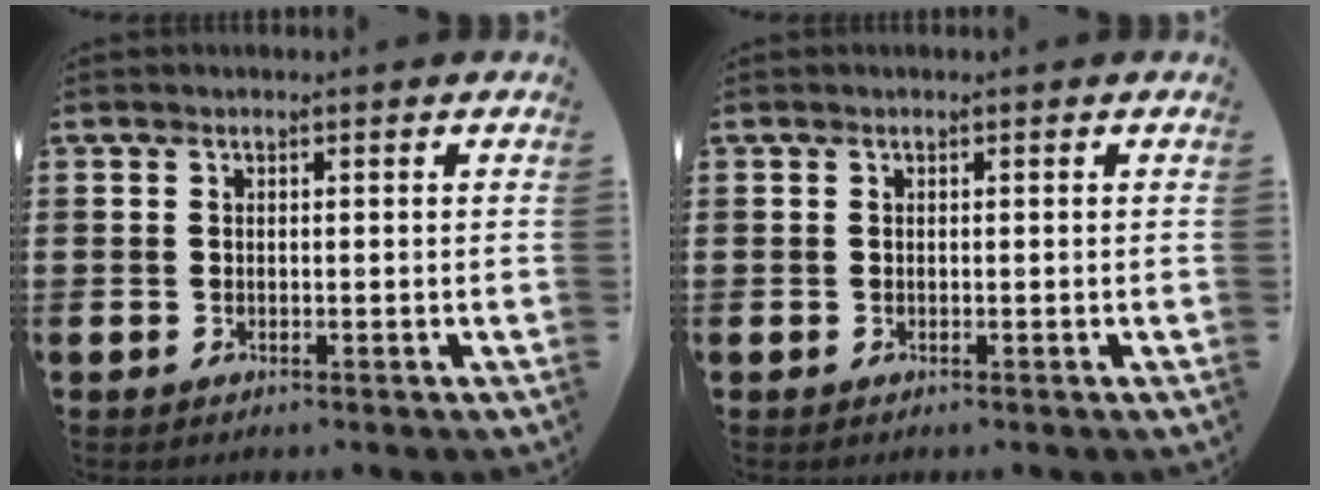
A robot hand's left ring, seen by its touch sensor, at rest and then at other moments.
{"total": 0.0}